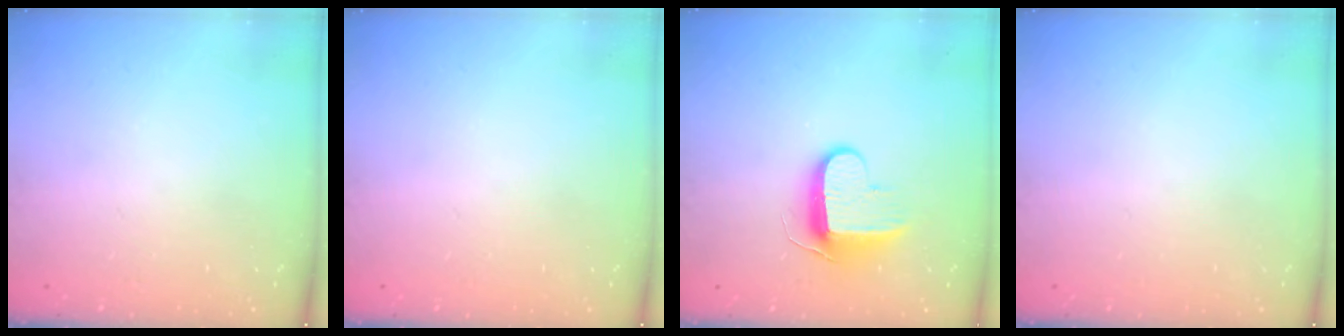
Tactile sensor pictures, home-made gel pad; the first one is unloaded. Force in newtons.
{"total": 0.0}
{"total": 9.2, "press": 9.2, "slide": 0.9}
{"total": 0.0}